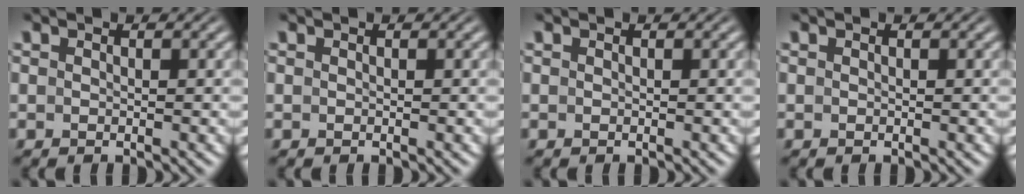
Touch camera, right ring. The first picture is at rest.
{"total": 0.0}
{"total": 0.0}
{"total": 0.0}